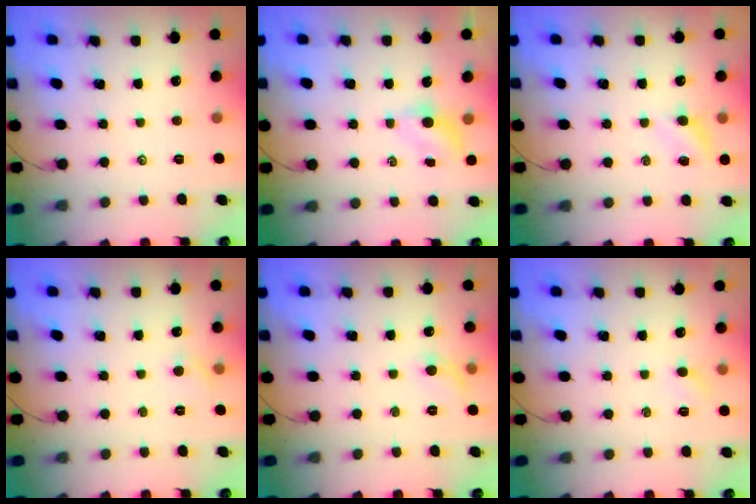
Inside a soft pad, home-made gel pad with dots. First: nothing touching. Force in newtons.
{"total": 3.9, "press": 3.8, "slide": 1.0}
{"total": 5.3, "press": 5.1, "slide": 1.3}
{"total": 3.2, "press": 3.0, "slide": 1.2}
{"total": 5.1, "press": 4.8, "slide": 1.7}
{"total": 2.4, "press": 2.3, "slide": 0.7}